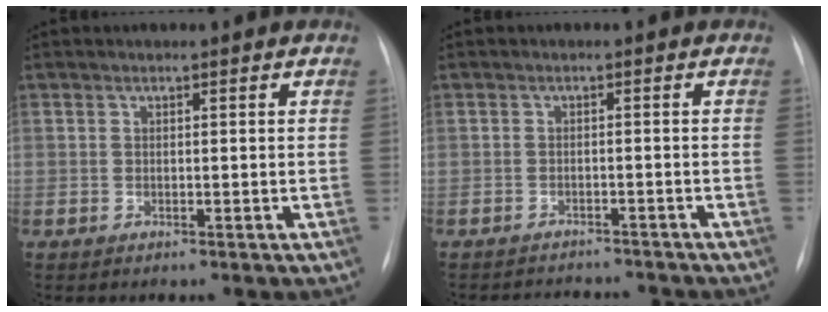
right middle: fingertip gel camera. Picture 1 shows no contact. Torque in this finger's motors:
{"motor_torque": [0.07, -0.11, 0.00, 0.01]}